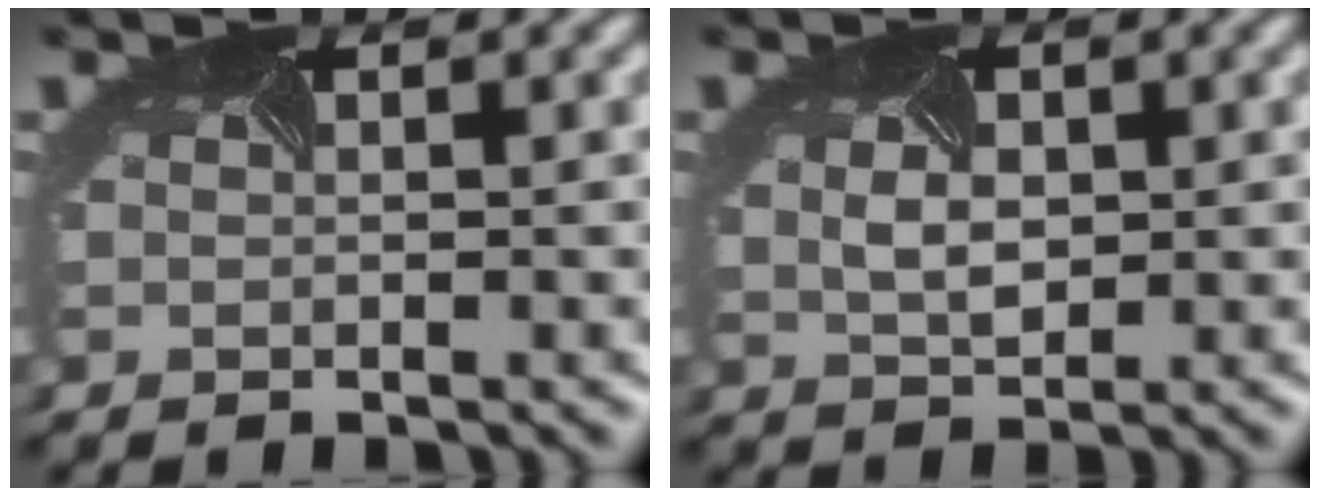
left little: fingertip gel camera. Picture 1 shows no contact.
{"total": 2.6, "force": [0.3, 1.8, 1.8], "torque": [-0.043, -0.002, 0.013]}